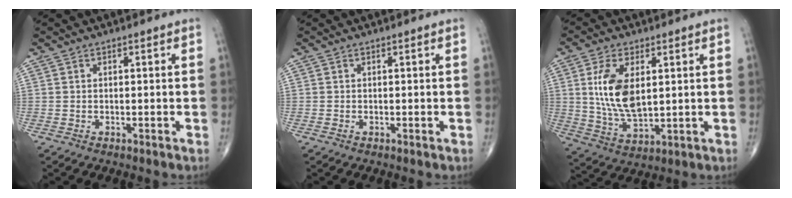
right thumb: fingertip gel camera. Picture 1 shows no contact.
{"total": 0.0}
{"total": 11.7, "force": [2.5, 6.1, 9.7], "torque": [-0.185, -0.018, 0.055]}